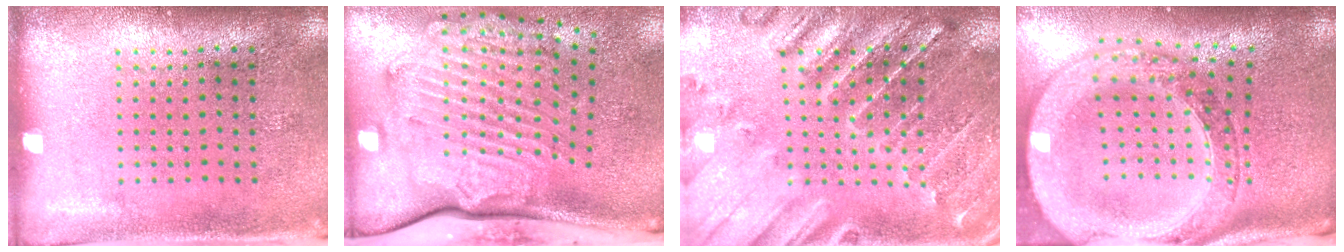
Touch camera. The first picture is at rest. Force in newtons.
{"total": 3.1, "press": 2.4, "slide": 2.0}
{"total": 1.3, "press": 1.3, "slide": 0.4}
{"total": 3.9, "press": 3.0, "slide": 2.5}